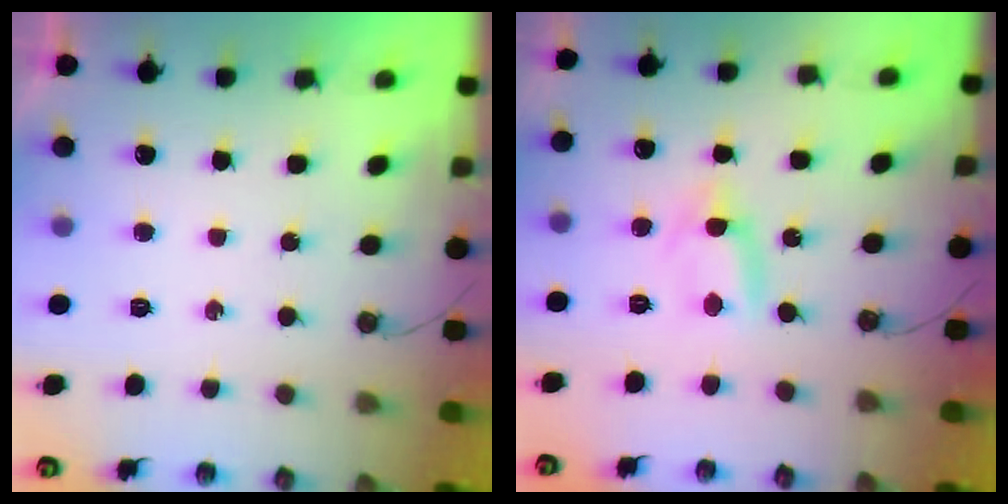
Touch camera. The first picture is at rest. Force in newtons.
{"total": 2.2, "press": 2.2, "slide": 0.1}